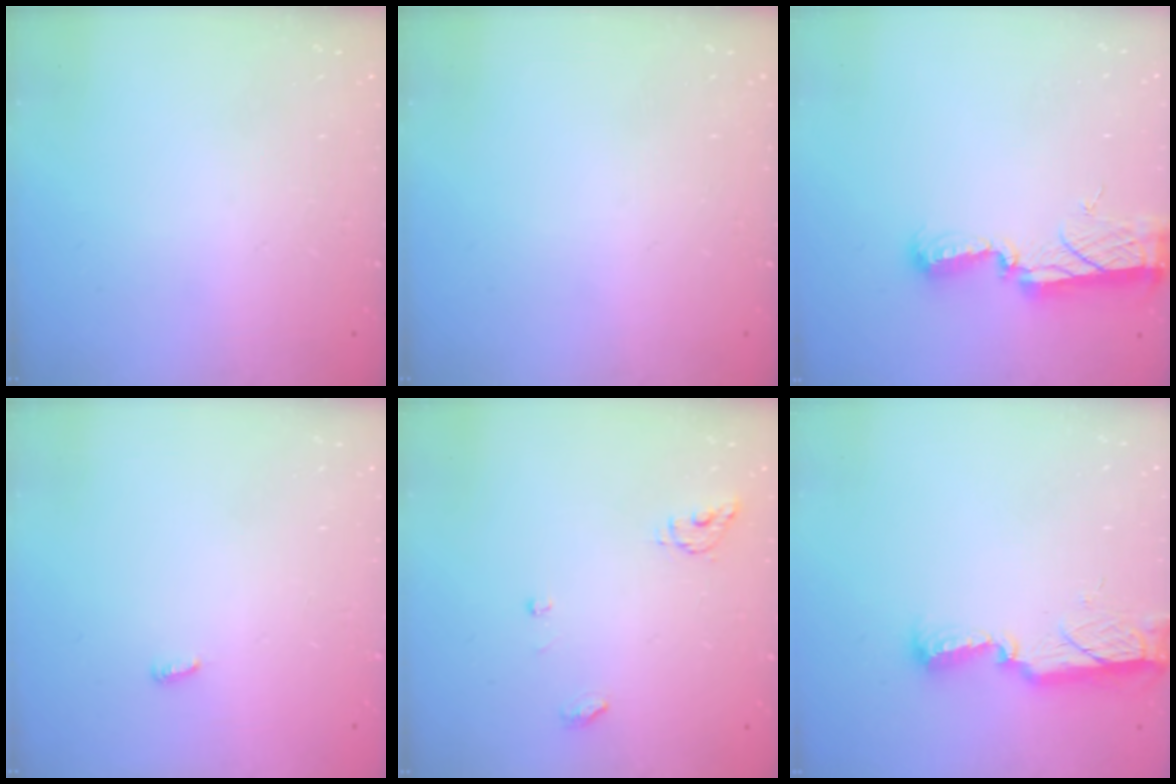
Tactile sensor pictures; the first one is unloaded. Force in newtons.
{"total": 0.0}
{"total": 9.0, "press": 8.9, "slide": 0.8}
{"total": 2.9, "press": 2.9, "slide": 0.2}
{"total": 5.2, "press": 5.2, "slide": 0.0}
{"total": 11.7, "press": 10.4, "slide": 5.3}